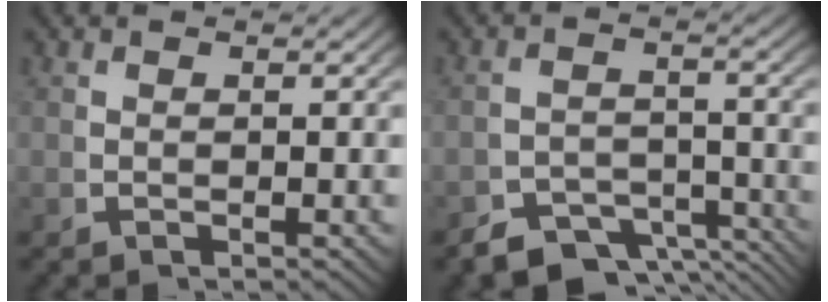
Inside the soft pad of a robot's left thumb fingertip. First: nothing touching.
{"total": 5.5, "force": [-4.1, 2.9, 2.2], "torque": [-0.021, -0.021, -0.076]}